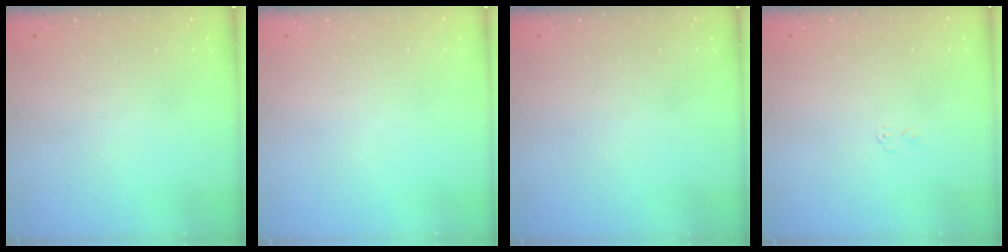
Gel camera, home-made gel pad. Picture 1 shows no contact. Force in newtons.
{"total": 0.0}
{"total": 0.0}
{"total": 3.6, "press": 3.6, "slide": 0.1}